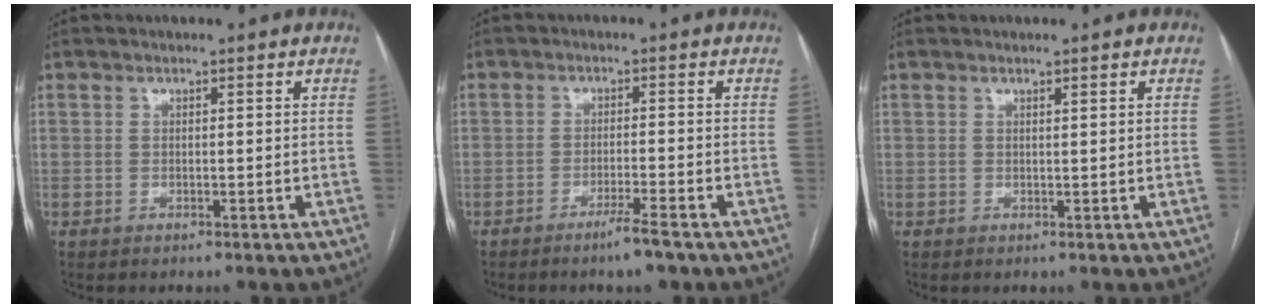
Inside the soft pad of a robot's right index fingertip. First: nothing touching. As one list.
[{"total": 3.9, "force": [-2.9, -0.1, 2.7], "torque": [-0.046, -0.006, -0.050]}, {"total": 0.6, "force": [0.5, 0.0, 0.4], "torque": [-0.007, 0.000, 0.007]}]